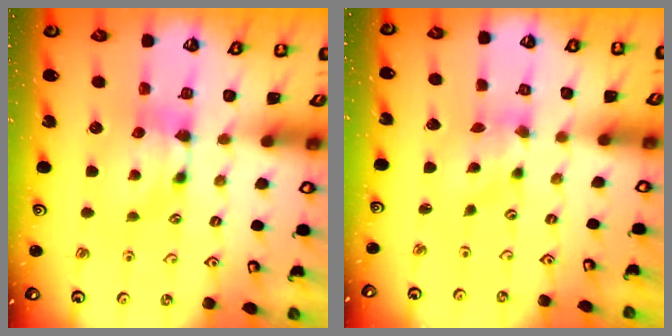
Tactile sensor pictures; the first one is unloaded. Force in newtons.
{"total": 1.2, "press": 0.3, "slide": 1.2}